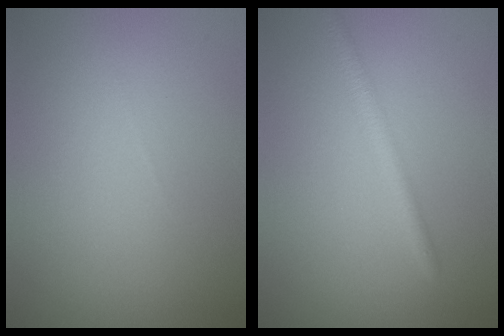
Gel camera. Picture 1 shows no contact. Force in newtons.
{"total": 2.2, "press": 2.2, "slide": 0.0}